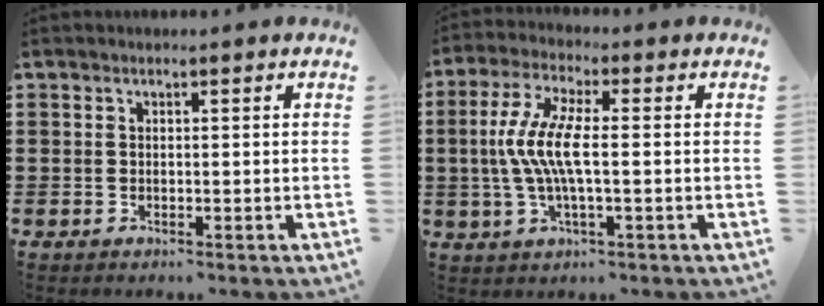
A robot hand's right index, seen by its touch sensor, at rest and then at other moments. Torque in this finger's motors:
{"motor_torque": [1.30, -0.34, 0.74, 0.21]}